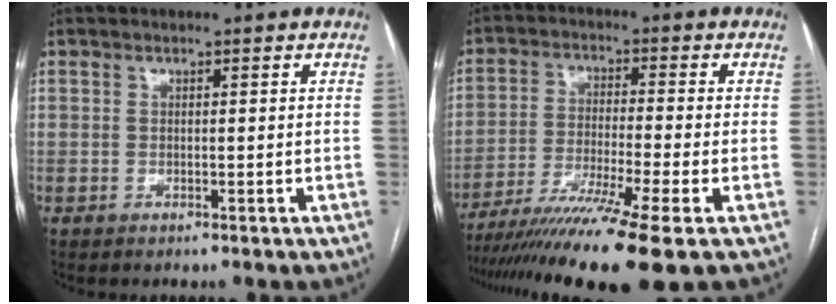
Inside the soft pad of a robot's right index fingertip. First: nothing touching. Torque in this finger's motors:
{"motor_torque": [1.36, -0.78, 1.05, 0.21]}